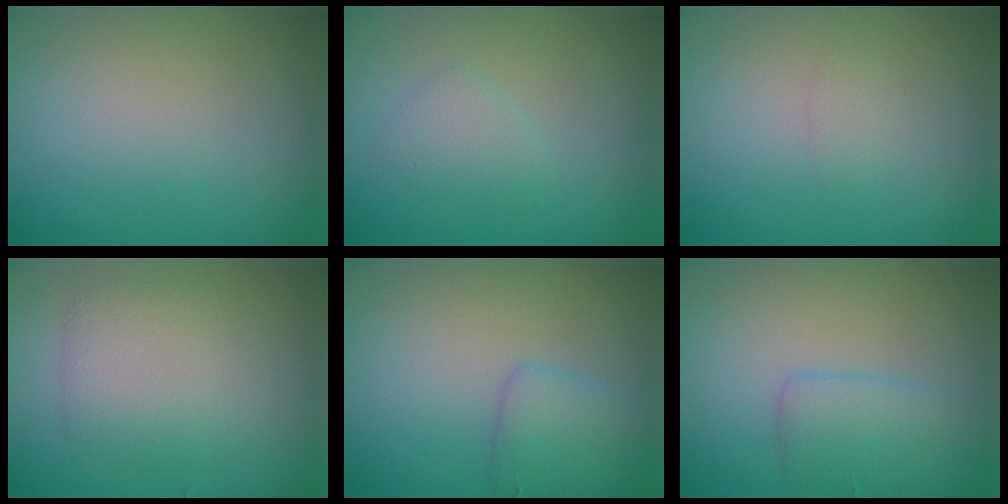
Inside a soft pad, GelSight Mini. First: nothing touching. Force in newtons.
{"total": 1.4, "press": 1.4, "slide": 0.1}
{"total": 0.6, "press": 0.6, "slide": 0.1}
{"total": 3.7, "press": 3.7, "slide": 0.1}
{"total": 2.0, "press": 2.0, "slide": 0.0}
{"total": 2.1, "press": 2.1, "slide": 0.2}